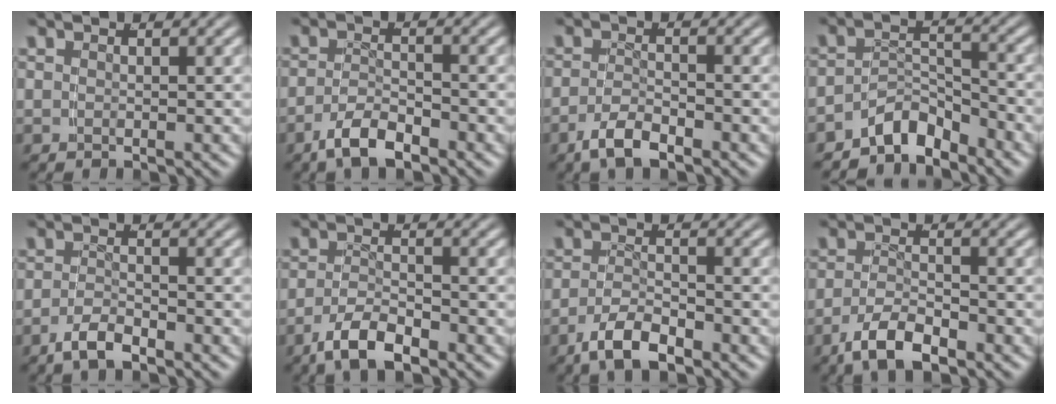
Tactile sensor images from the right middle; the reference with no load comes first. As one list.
[{"total": 3.2, "force": [-2.6, 0.7, 1.8], "torque": [-0.034, -0.003, -0.044]}, {"total": 2.8, "force": [-2.2, 0.5, 1.7], "torque": [-0.034, -0.004, -0.038]}, {"total": 4.7, "force": [-3.9, 1.7, 1.9], "torque": [-0.018, -0.003, -0.068]}, {"total": 2.5, "force": [-2.1, 0.3, 1.3], "torque": [-0.026, -0.001, -0.038]}, {"total": 3.7, "force": [-2.7, 1.1, 2.4], "torque": [-0.045, -0.006, -0.043]}, {"total": 3.6, "force": [-2.6, 1.0, 2.2], "torque": [-0.042, -0.005, -0.043]}, {"total": 3.8, "force": [-2.7, 1.2, 2.5], "torque": [-0.047, -0.007, -0.042]}]